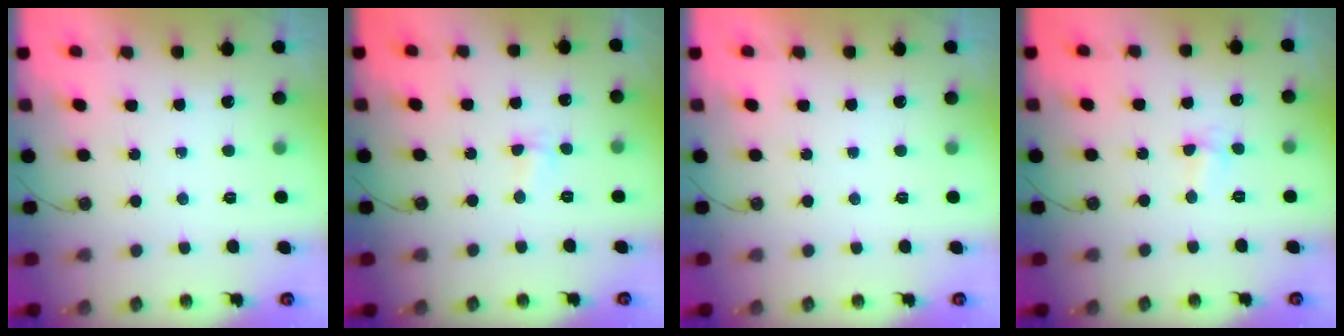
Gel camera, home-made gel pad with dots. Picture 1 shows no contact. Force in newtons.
{"total": 2.5, "press": 2.1, "slide": 1.4}
{"total": 0.0}
{"total": 3.3, "press": 3.3, "slide": 0.4}